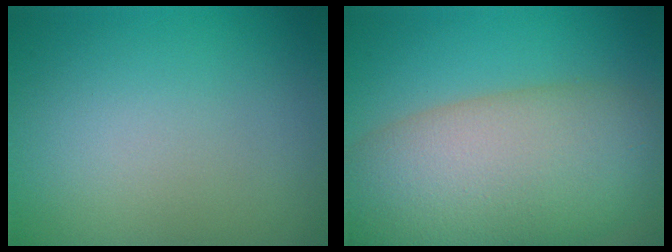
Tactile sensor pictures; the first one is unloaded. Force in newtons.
{"total": 12.9, "press": 12.9, "slide": 0.8}